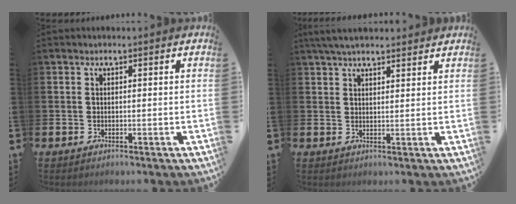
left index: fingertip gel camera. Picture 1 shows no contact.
{"total": 4.2, "force": [3.8, 1.0, 1.5], "torque": [-0.032, -0.008, 0.070]}